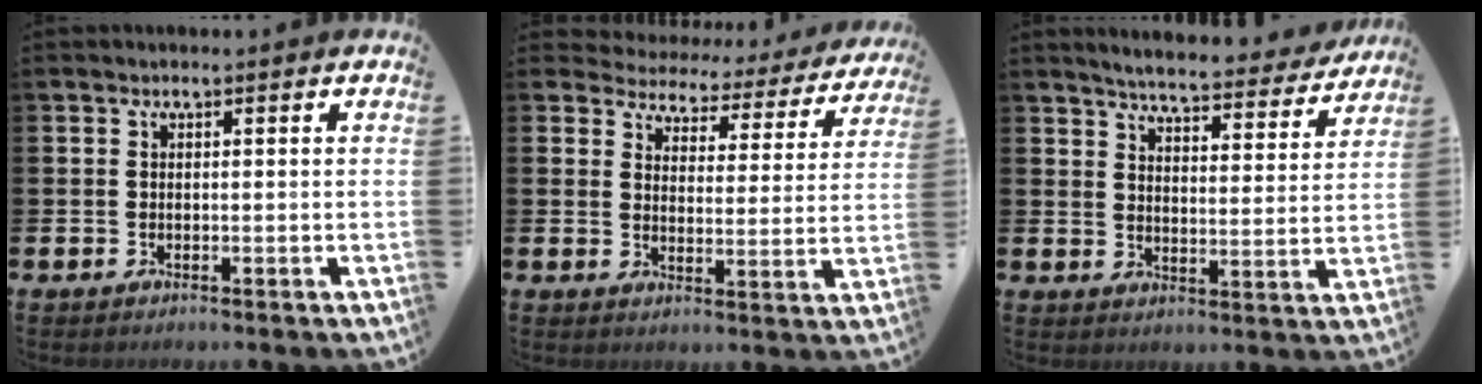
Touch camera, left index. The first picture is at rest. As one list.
[{"total": 3.5, "force": [3.1, 1.6, 0.2], "torque": [-0.023, -0.032, 0.044]}, {"total": 5.4, "force": [5.2, 0.5, 1.4], "torque": [-0.045, -0.035, 0.087]}]